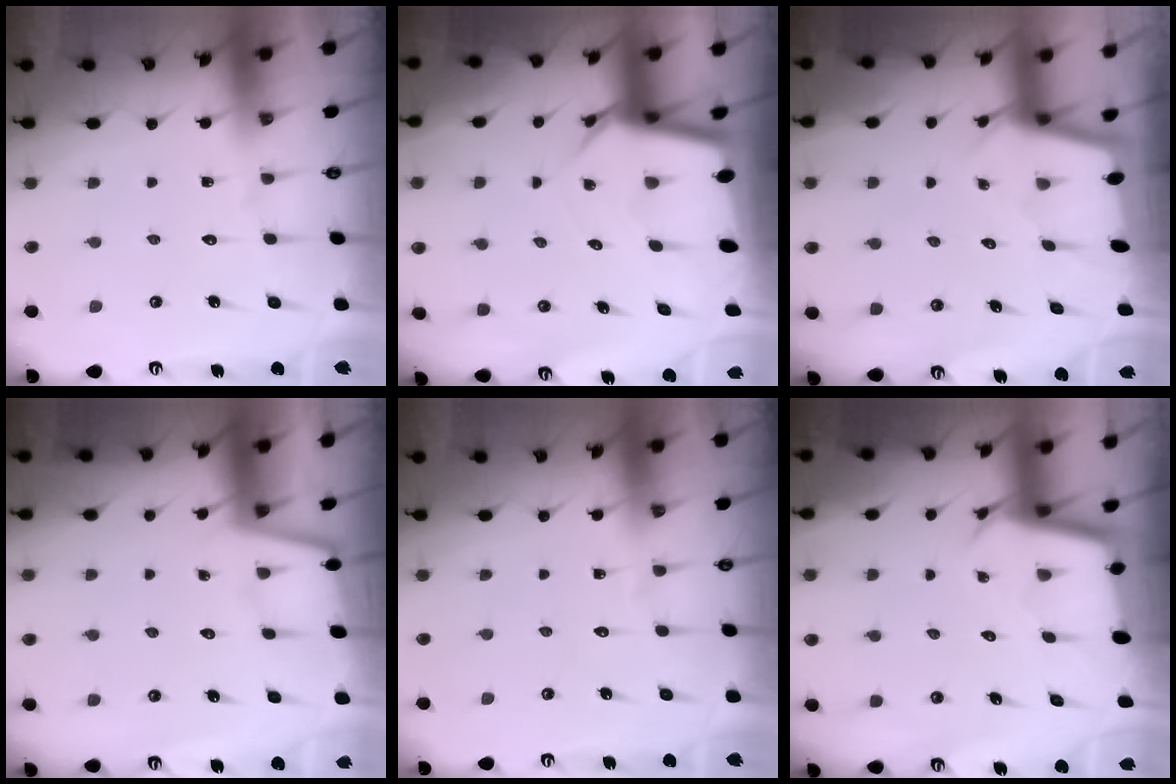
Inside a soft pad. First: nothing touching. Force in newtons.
{"total": 7.4, "press": 7.4, "slide": 0.7}
{"total": 2.3, "press": 2.3, "slide": 0.3}
{"total": 2.0, "press": 2.0, "slide": 0.3}
{"total": 0.0}
{"total": 2.7, "press": 2.7, "slide": 0.0}